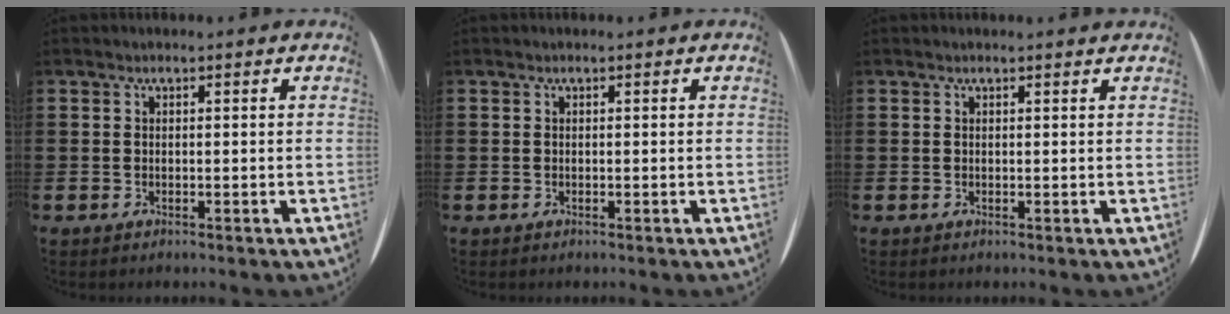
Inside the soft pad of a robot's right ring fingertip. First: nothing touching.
{"total": 0.0}
{"total": 0.0}